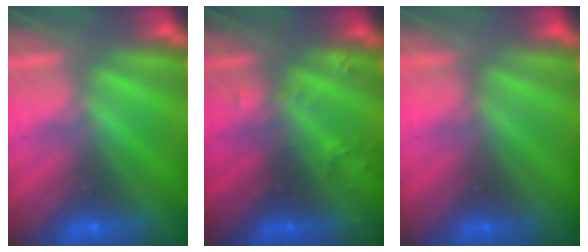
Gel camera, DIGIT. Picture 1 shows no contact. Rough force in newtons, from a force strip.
{"total": 2.4}
{"total": 4.7}